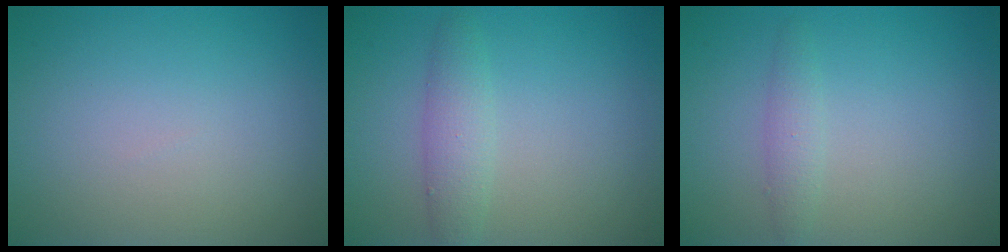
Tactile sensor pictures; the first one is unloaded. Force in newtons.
{"total": 2.4, "press": 2.4, "slide": 0.2}
{"total": 1.4, "press": 1.4, "slide": 0.0}